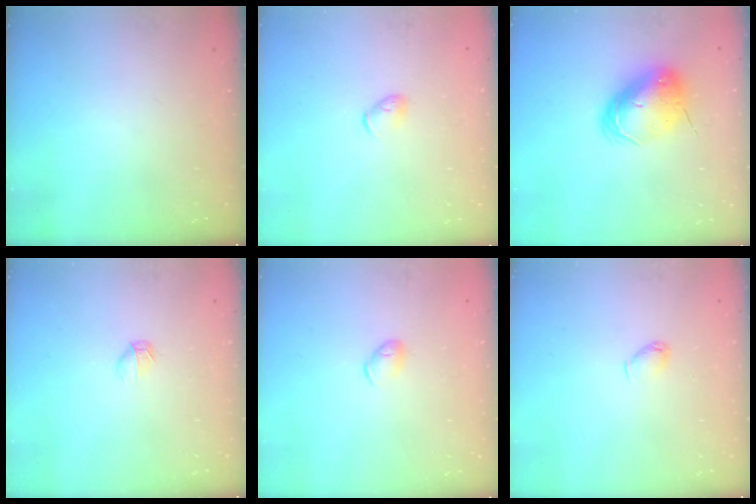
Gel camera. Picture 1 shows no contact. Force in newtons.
{"total": 5.0, "press": 4.9, "slide": 1.1}
{"total": 9.0, "press": 8.9, "slide": 1.7}
{"total": 3.4, "press": 3.3, "slide": 1.0}
{"total": 5.2, "press": 5.2, "slide": 0.8}
{"total": 3.1, "press": 3.0, "slide": 0.6}